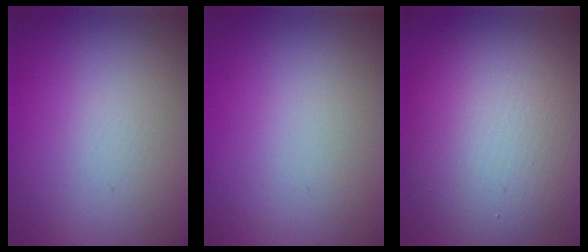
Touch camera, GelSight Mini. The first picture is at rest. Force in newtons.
{"total": 0.0}
{"total": 9.7, "press": 9.7, "slide": 0.6}